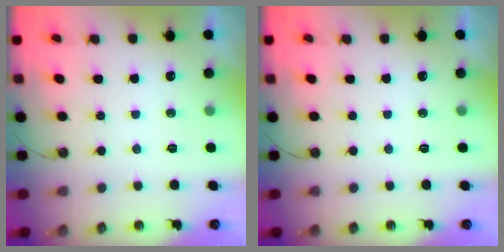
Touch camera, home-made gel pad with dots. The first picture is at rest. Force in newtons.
{"total": 0.0}